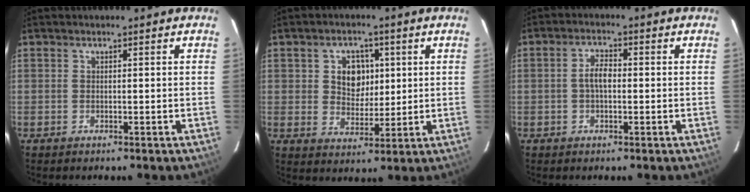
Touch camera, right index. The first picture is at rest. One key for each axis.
{"total": 6.8, "fx": 1.6, "fy": 5.4, "fz": 3.8, "tx": -0.065, "ty": 0.012, "tz": 0.035}
{"total": 3.4, "fx": -0.2, "fy": 1.7, "fz": 3.0, "tx": -0.059, "ty": 0.010, "tz": -0.003}